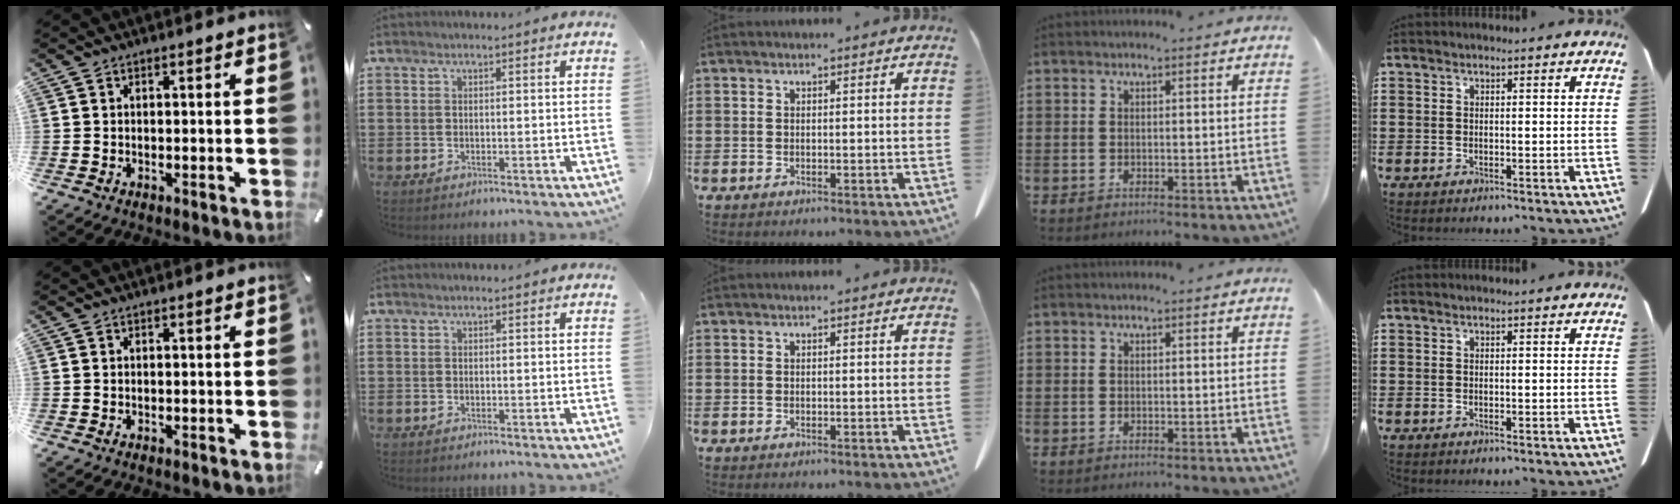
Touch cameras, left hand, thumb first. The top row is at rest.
{}